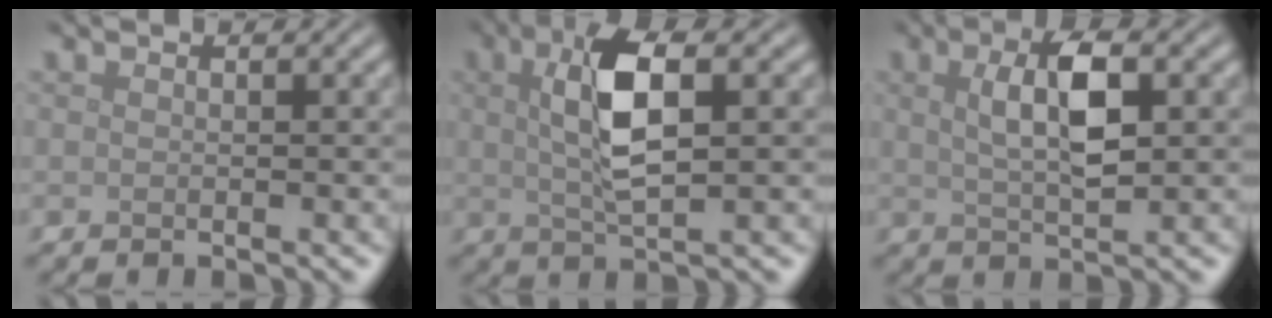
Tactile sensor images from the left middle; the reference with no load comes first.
{"total": 6.2, "force": [1.4, 2.0, 5.7], "torque": [-0.107, 0.010, 0.023]}
{"total": 4.8, "force": [1.2, 1.5, 4.3], "torque": [-0.083, 0.006, 0.022]}